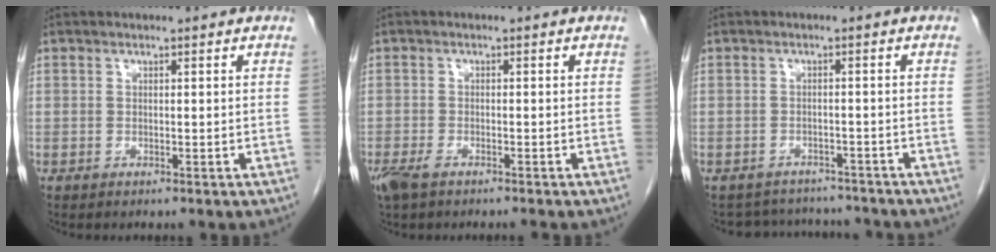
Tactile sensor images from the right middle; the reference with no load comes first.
{"total": 3.9, "force": [-2.9, 1.1, 2.4], "torque": [-0.050, -0.010, -0.049]}
{"total": 7.7, "force": [-7.3, 2.3, 0.5], "torque": [-0.005, 0.018, -0.089]}